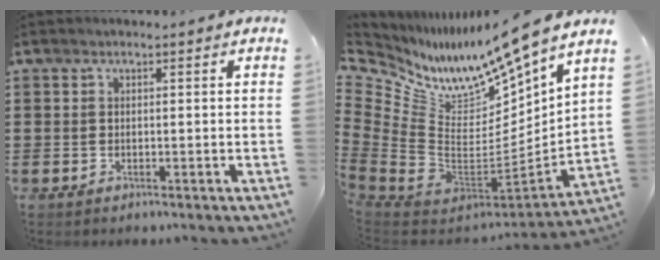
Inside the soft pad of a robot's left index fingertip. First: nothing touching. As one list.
[{"total": 10.3, "force": [8.9, 2.5, 4.5], "torque": [-0.114, -0.094, 0.146]}]